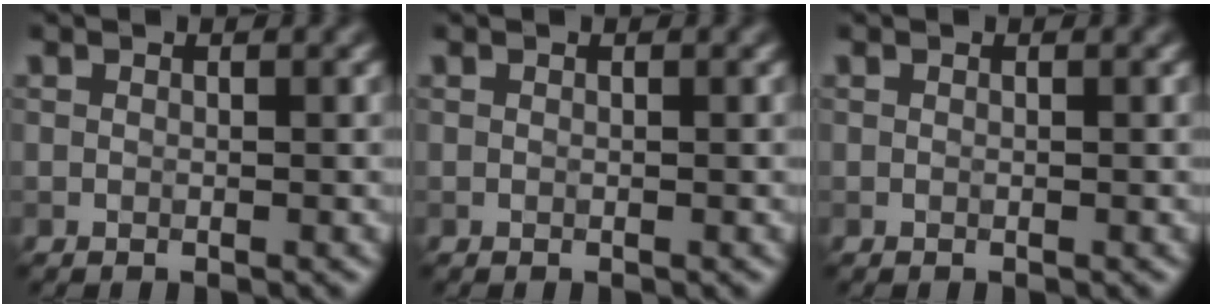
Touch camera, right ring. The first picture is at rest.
{"total": 0.0}
{"total": 0.0}